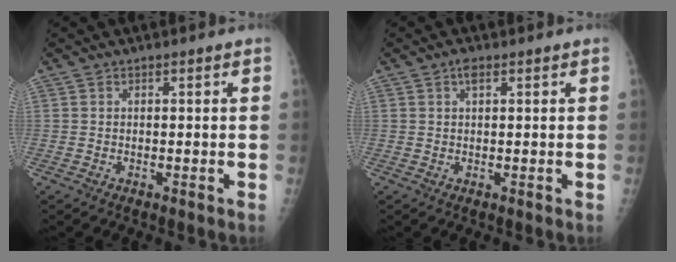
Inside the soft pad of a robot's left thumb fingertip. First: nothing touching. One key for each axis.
{"total": 1.7, "fx": 0.8, "fy": 0.8, "fz": 1.2, "tx": -0.015, "ty": 0.000, "tz": 0.013}